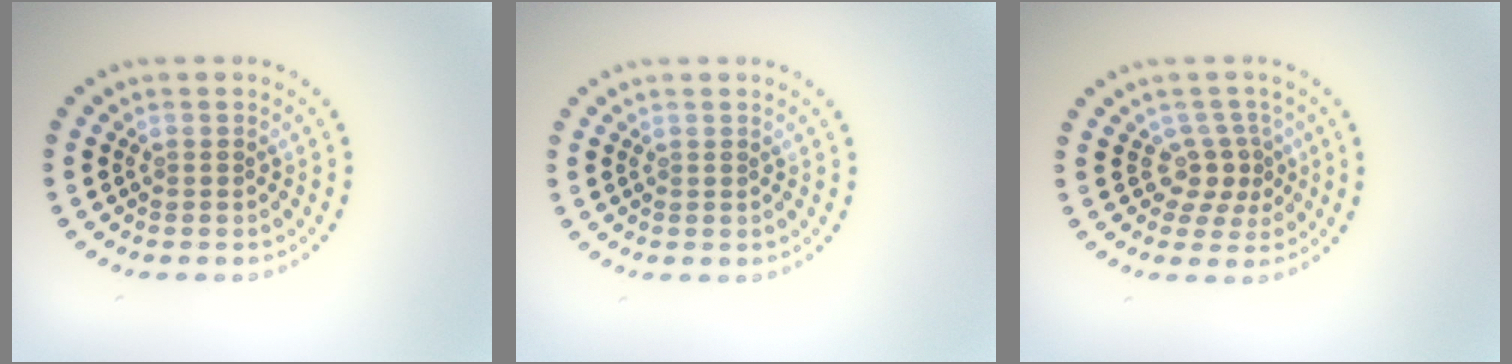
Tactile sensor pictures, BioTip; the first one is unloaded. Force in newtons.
{"total": 0.0}
{"total": 2.5, "press": 1.7, "slide": 1.8}